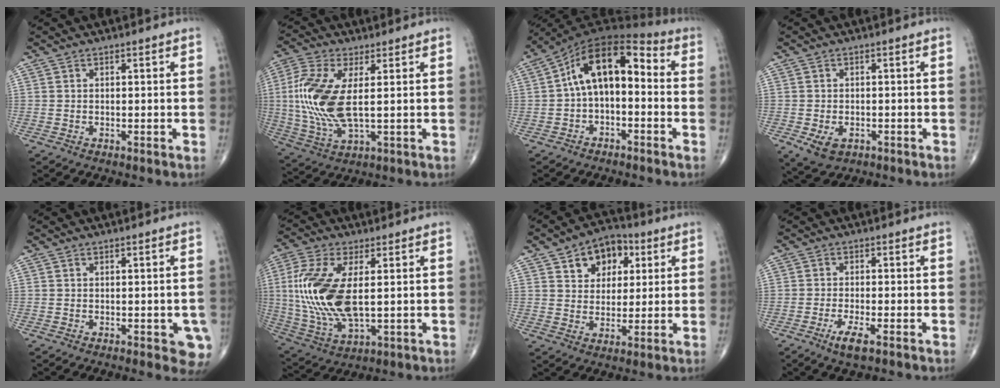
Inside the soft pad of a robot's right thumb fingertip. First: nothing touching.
{"total": 14.4, "force": [1.2, 5.9, 13.1], "torque": [-0.312, -0.006, 0.028]}
{"total": 12.6, "force": [0.1, 7.1, 10.5], "torque": [-0.152, 0.053, -0.015]}
{"total": 4.5, "force": [-1.8, 3.0, 2.8], "torque": [-0.045, 0.002, -0.020]}
{"total": 5.1, "force": [-1.6, 2.0, 4.4], "torque": [-0.024, -0.005, -0.017]}
{"total": 17.0, "force": [1.5, 7.7, 15.1], "torque": [-0.344, -0.013, 0.036]}
{"total": 10.6, "force": [4.5, 7.6, 5.8], "torque": [-0.043, -0.007, 0.067]}
{"total": 3.7, "force": [-2.1, 0.6, 3.1], "torque": [-0.067, -0.002, -0.039]}